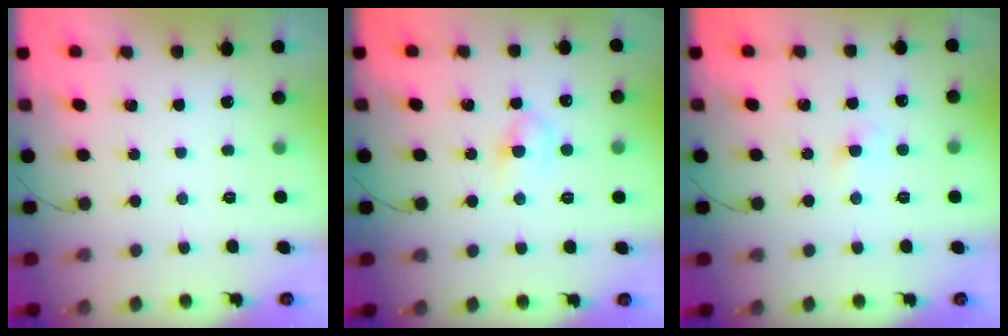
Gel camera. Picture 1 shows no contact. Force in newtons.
{"total": 5.0, "press": 4.9, "slide": 1.1}
{"total": 1.9, "press": 1.7, "slide": 0.8}